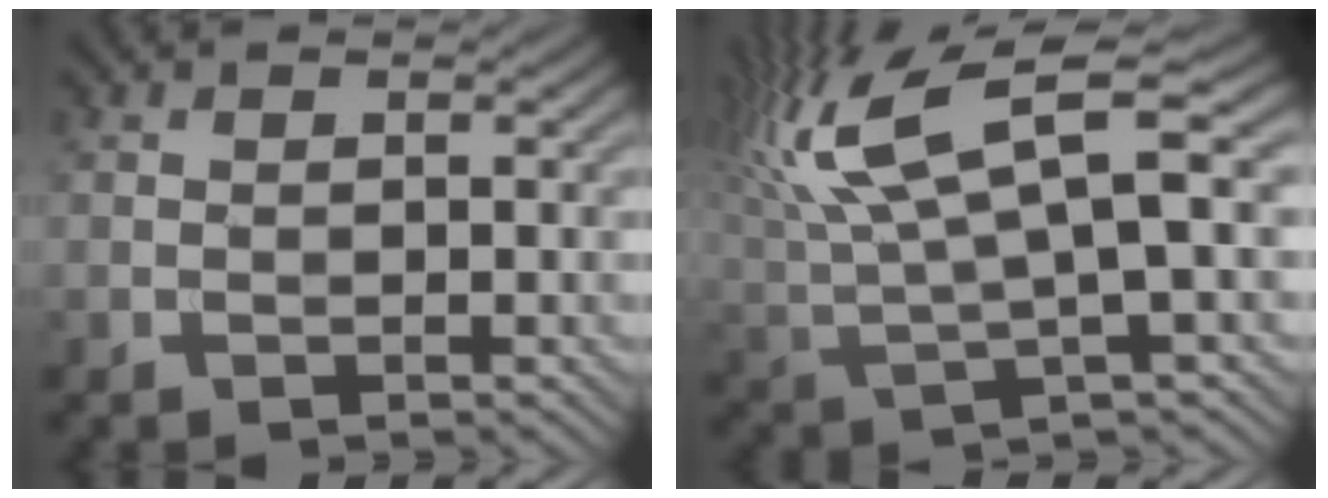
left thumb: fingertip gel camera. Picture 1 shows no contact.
{"total": 13.2, "force": [5.3, 3.4, 11.6], "torque": [-0.250, 0.019, 0.100]}